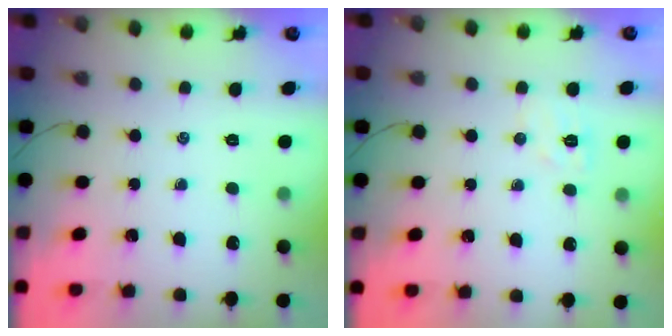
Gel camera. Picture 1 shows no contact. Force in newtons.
{"total": 6.3, "press": 6.2, "slide": 1.4}